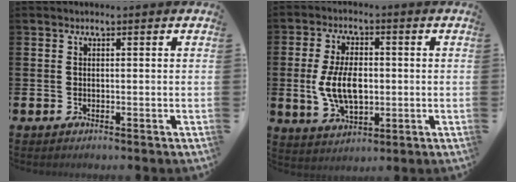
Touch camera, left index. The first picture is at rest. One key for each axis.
{"total": 7.7, "fx": -0.2, "fy": 4.5, "fz": 6.3, "tx": -0.131, "ty": 0.004, "tz": -0.007}